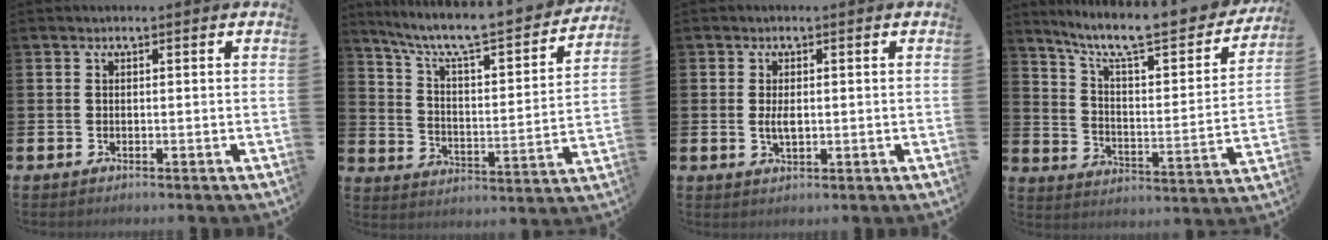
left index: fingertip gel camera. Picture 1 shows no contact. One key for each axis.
{"total": 8.2, "fx": 7.2, "fy": 1.3, "fz": 3.7, "tx": -0.098, "ty": -0.057, "tz": 0.115}
{"total": 1.7, "fx": 0.1, "fy": 0.7, "fz": 1.5, "tx": -0.021, "ty": -0.002, "tz": -0.001}
{"total": 9.9, "fx": 8.4, "fy": 2.0, "fz": 4.9, "tx": -0.109, "ty": -0.066, "tz": 0.135}